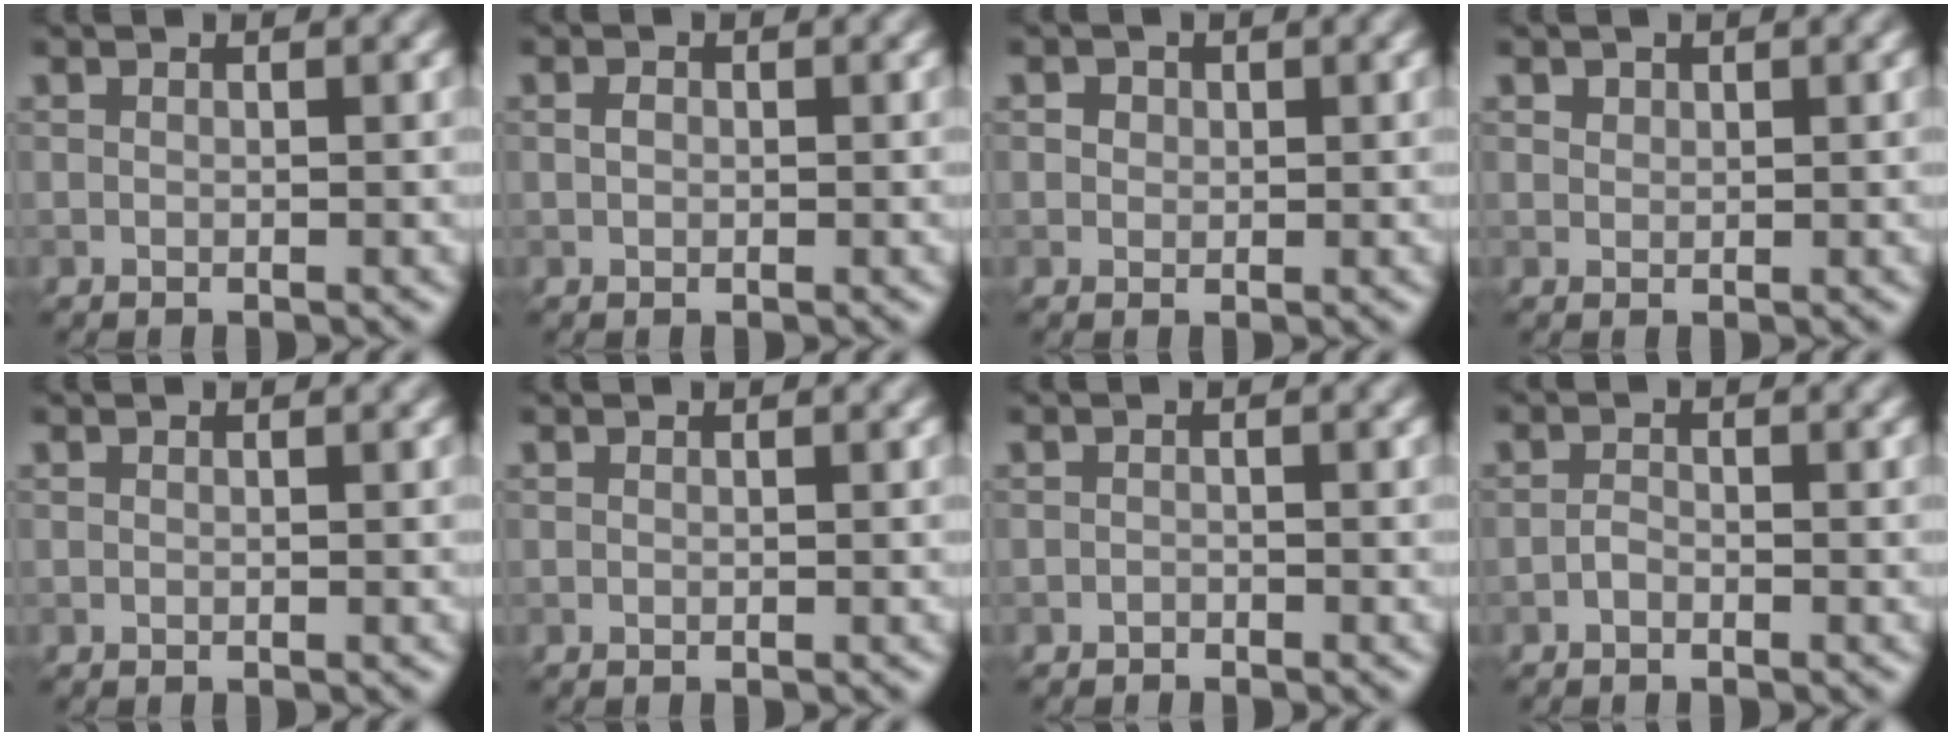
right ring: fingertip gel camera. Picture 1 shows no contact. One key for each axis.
{"total": 0.7, "fx": 0.0, "fy": 0.6, "fz": 0.5, "tx": -0.008, "ty": -0.001, "tz": 0.000}
{"total": 1.7, "fx": 0.8, "fy": 1.3, "fz": 0.7, "tx": -0.012, "ty": 0.006, "tz": 0.004}
{"total": 0.8, "fx": 0.6, "fy": 0.6, "fz": 0.2, "tx": -0.003, "ty": -0.002, "tz": 0.011}
{"total": 0.0}
{"total": 0.0}
{"total": 0.6, "fx": -0.5, "fy": 0.3, "fz": 0.0, "tx": 0.003, "ty": 0.000, "tz": -0.011}
{"total": 0.8, "fx": -0.6, "fy": 0.4, "fz": 0.4, "tx": -0.009, "ty": 0.001, "tz": -0.013}